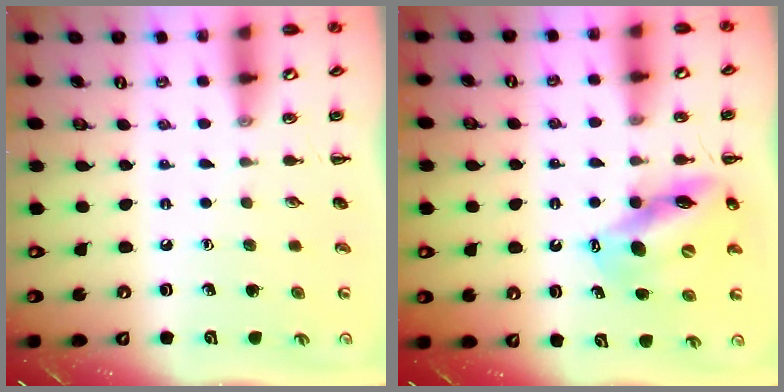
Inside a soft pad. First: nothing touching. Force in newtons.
{"total": 12.1, "press": 11.5, "slide": 3.5}